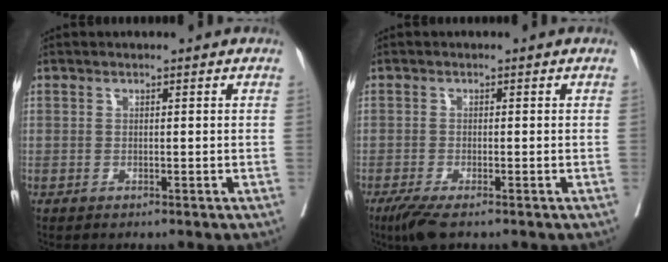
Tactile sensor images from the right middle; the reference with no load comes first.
{"total": 3.5, "force": [-2.4, 0.5, 2.5], "torque": [-0.049, -0.011, -0.046]}